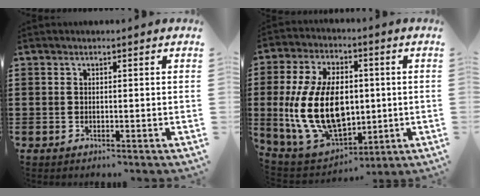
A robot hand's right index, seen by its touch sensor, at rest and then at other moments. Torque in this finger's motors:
{"motor_torque": [1.60, 0.54, 0.97, 0.21]}